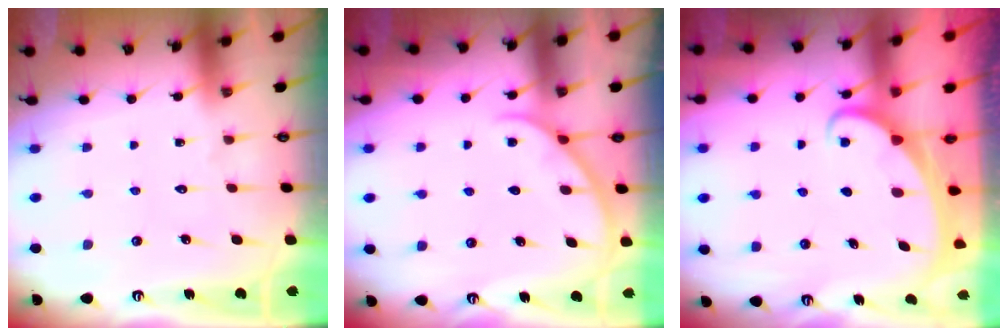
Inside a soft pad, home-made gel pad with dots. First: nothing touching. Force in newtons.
{"total": 1.8, "press": 1.8, "slide": 0.2}
{"total": 1.9, "press": 1.9, "slide": 0.2}